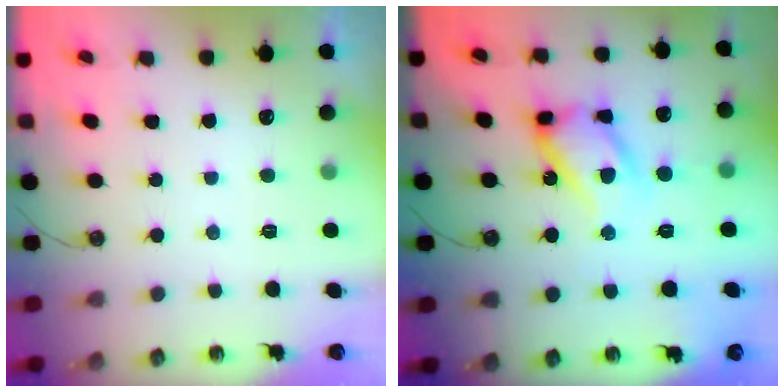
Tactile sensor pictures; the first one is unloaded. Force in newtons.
{"total": 16.3, "press": 16.3, "slide": 1.2}